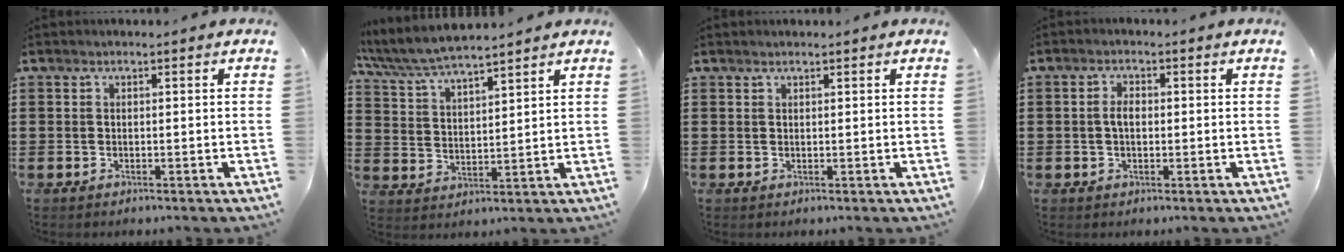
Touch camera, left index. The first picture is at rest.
{"total": 5.9, "force": [5.6, 0.3, 1.9], "torque": [-0.058, -0.027, 0.097]}
{"total": 0.5, "force": [0.5, 0.0, 0.2], "torque": [-0.004, -0.001, 0.010]}
{"total": 2.5, "force": [0.1, 1.2, 2.1], "torque": [-0.043, 0.005, 0.001]}